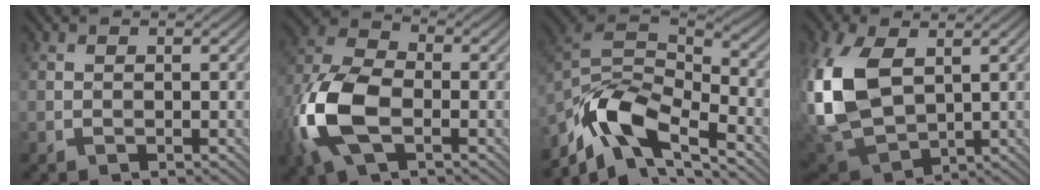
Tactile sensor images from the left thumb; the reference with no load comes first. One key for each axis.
{"total": 12.5, "fx": -3.9, "fy": 6.8, "fz": 9.8, "tx": -0.255, "ty": -0.009, "tz": -0.089}
{"total": 11.4, "fx": -7.4, "fy": 4.5, "fz": 7.5, "tx": -0.149, "ty": -0.009, "tz": -0.150}
{"total": 11.9, "fx": 2.5, "fy": 7.5, "fz": 8.9, "tx": -0.246, "ty": 0.002, "tz": 0.054}